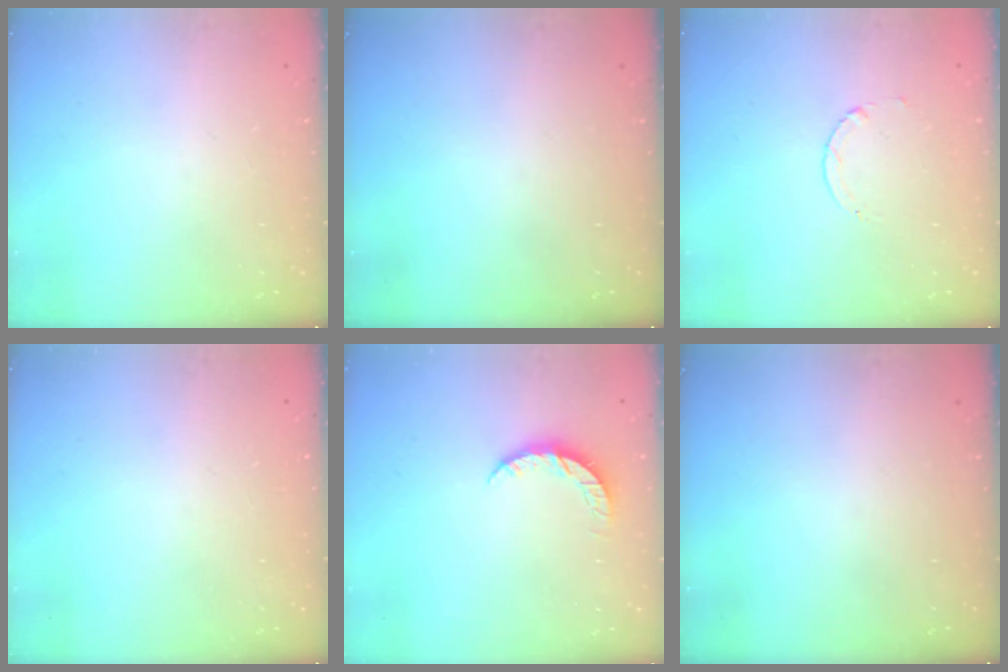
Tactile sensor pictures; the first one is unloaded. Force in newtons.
{"total": 0.0}
{"total": 2.3, "press": 2.3, "slide": 0.3}
{"total": 2.2, "press": 2.2, "slide": 0.1}
{"total": 5.2, "press": 5.1, "slide": 0.4}
{"total": 0.0}